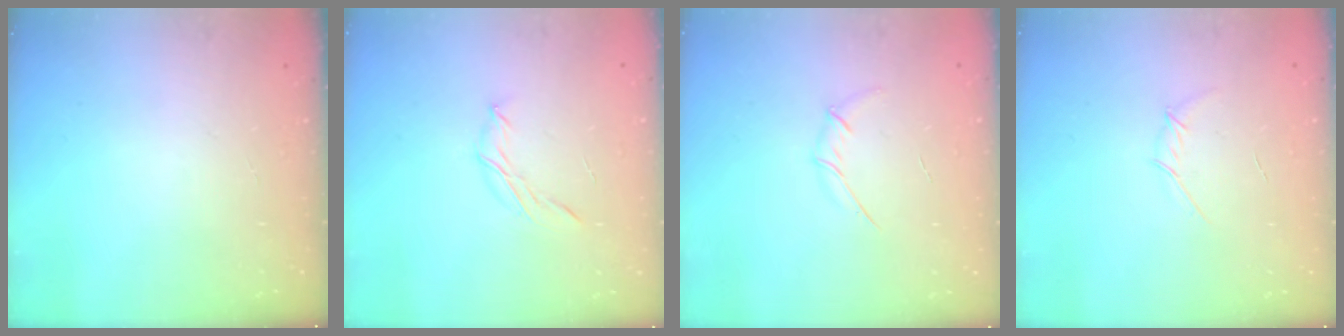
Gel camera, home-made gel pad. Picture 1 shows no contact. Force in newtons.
{"total": 6.1, "press": 5.9, "slide": 1.5}
{"total": 3.8, "press": 3.6, "slide": 1.1}
{"total": 3.0, "press": 2.9, "slide": 0.6}